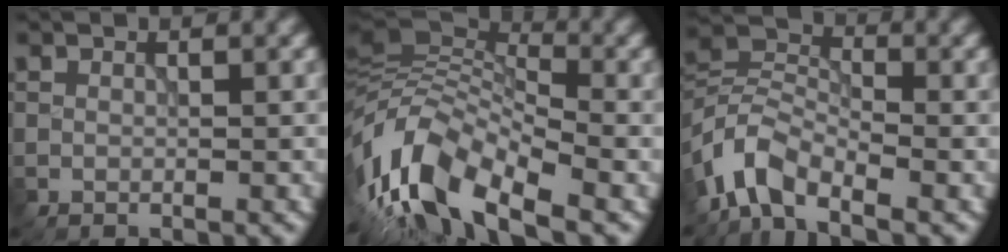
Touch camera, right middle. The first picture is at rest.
{"total": 11.3, "force": [-4.5, 5.2, 8.9], "torque": [-0.169, 0.009, -0.105]}
{"total": 5.0, "force": [-3.5, 2.3, 2.8], "torque": [-0.053, 0.004, -0.085]}